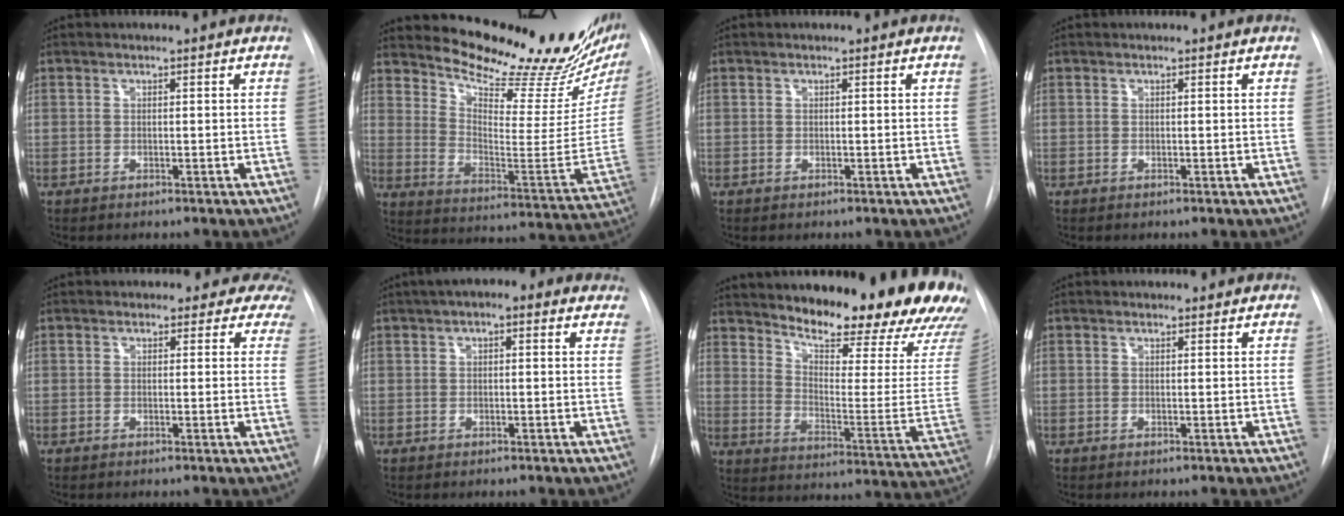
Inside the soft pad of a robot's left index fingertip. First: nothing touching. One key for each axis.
{"total": 23.3, "fx": 21.0, "fy": 2.3, "fz": 9.9, "tx": -0.152, "ty": -0.101, "tz": 0.282}
{"total": 0.0}
{"total": 0.0}
{"total": 7.4, "fx": 6.5, "fy": 3.6, "fz": 0.3, "tx": 0.041, "ty": -0.005, "tz": 0.038}
{"total": 7.3, "fx": 4.8, "fy": 2.7, "fz": 4.8, "tx": -0.059, "ty": 0.034, "tz": 0.062}
{"total": 25.4, "fx": 21.6, "fy": 3.7, "fz": 12.8, "tx": -0.192, "ty": -0.087, "tz": 0.270}
{"total": 2.1, "fx": 1.9, "fy": 0.9, "fz": 0.3, "tx": -0.002, "ty": 0.008, "tz": 0.016}